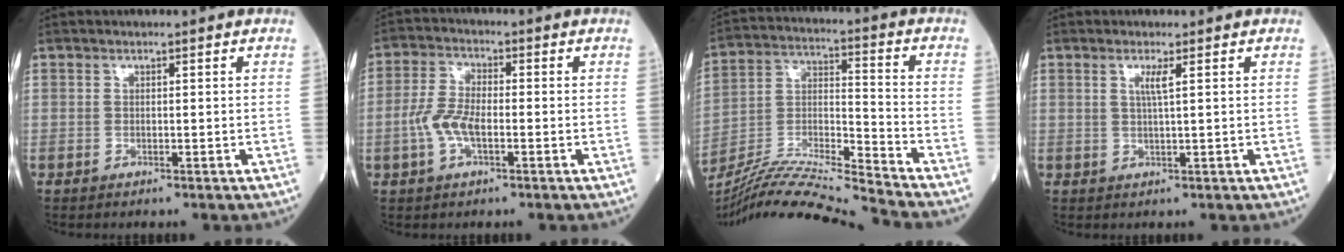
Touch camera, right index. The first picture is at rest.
{"total": 5.9, "force": [-1.5, 2.5, 5.1], "torque": [-0.118, 0.009, -0.032]}
{"total": 17.6, "force": [-16.5, -2.4, 5.9], "torque": [-0.104, 0.003, -0.293]}
{"total": 2.0, "force": [0.7, -0.3, 1.9], "torque": [-0.040, -0.002, 0.013]}